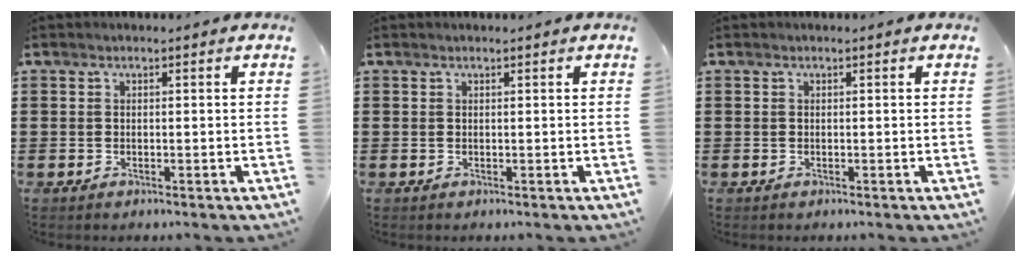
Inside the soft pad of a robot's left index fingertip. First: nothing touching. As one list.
[{"total": 0.0}, {"total": 0.0}]